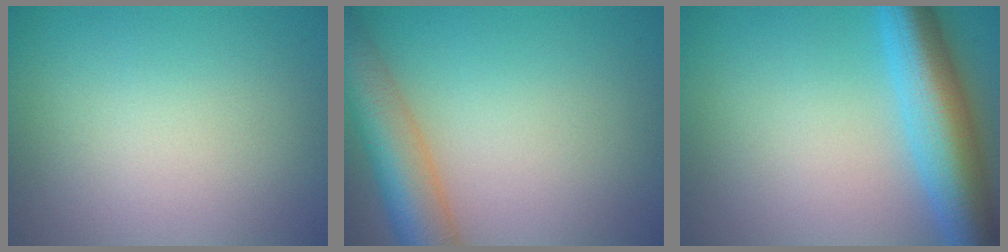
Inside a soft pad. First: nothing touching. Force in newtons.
{"total": 7.4, "press": 7.4, "slide": 0.5}
{"total": 8.4, "press": 8.4, "slide": 0.2}